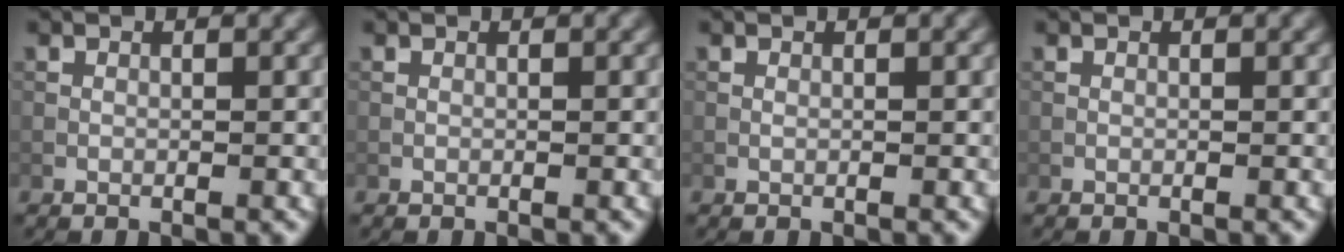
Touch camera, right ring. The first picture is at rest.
{"total": 0.0}
{"total": 0.0}
{"total": 0.0}